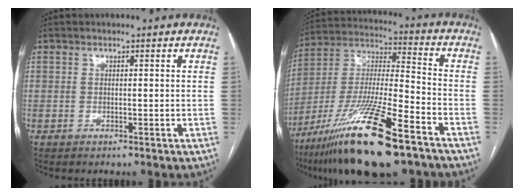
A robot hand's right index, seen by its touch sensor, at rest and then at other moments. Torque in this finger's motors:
{"motor_torque": [1.19, -0.95, 0.90, 0.21]}